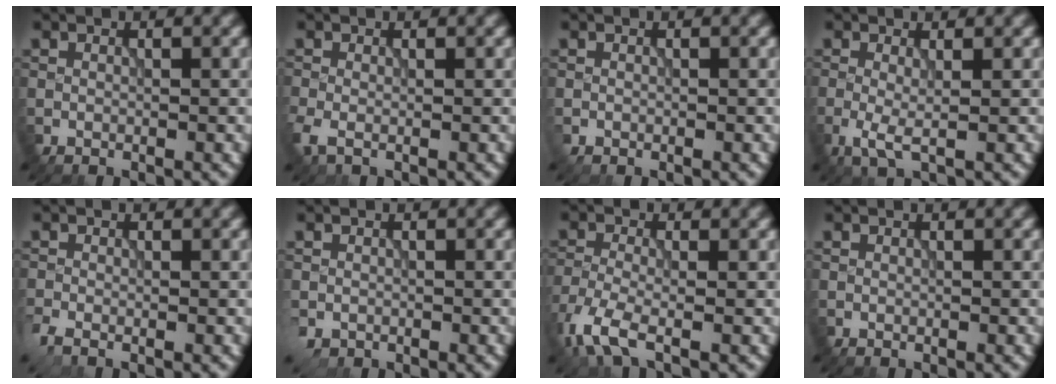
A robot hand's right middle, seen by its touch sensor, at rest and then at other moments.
{"total": 1.7, "force": [-0.7, 0.9, 1.2], "torque": [-0.033, -0.008, -0.017]}
{"total": 0.7, "force": [-0.4, 0.4, 0.3], "torque": [-0.008, -0.002, -0.008]}
{"total": 2.0, "force": [-0.5, 0.4, 1.9], "torque": [-0.046, -0.008, -0.013]}
{"total": 1.9, "force": [-1.3, 0.7, 1.3], "torque": [-0.031, -0.008, -0.029]}
{"total": 1.8, "force": [-0.8, 1.4, 0.8], "torque": [-0.019, -0.009, -0.018]}
{"total": 4.8, "force": [-3.2, 1.4, 3.3], "torque": [-0.081, -0.010, -0.076]}
{"total": 0.0}